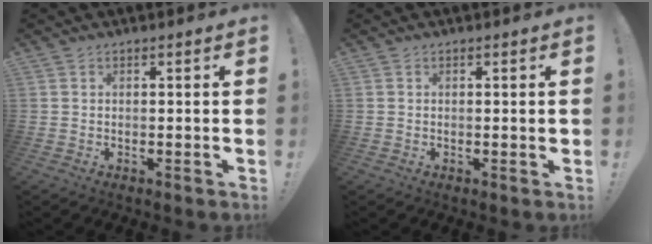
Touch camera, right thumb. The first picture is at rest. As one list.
[{"total": 1.3, "force": [0.2, 0.2, 1.3], "torque": [-0.017, -0.001, 0.001]}]